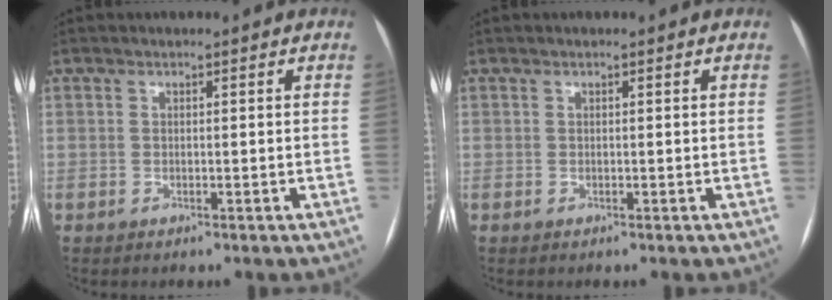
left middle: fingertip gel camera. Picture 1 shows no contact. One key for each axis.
{"total": 0.0}